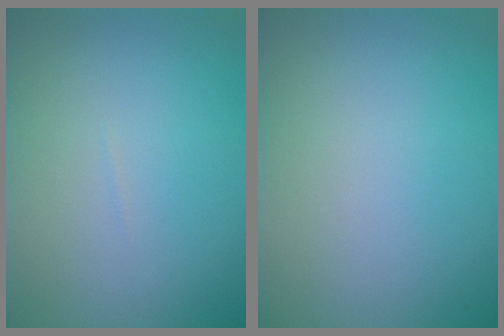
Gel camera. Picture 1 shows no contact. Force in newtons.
{"total": 0.0}